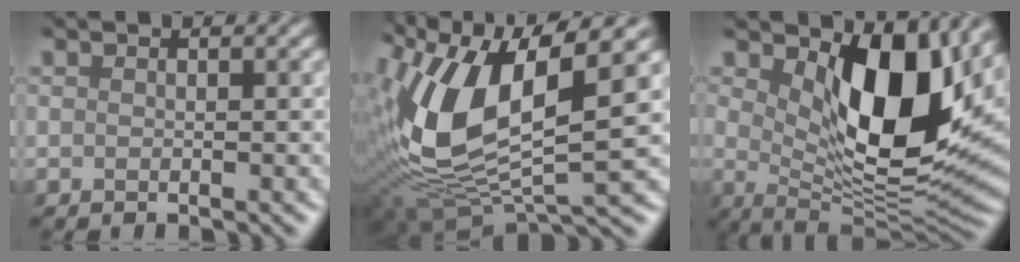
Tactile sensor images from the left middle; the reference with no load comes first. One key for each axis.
{"total": 10.9, "fx": 2.4, "fy": 5.1, "fz": 9.3, "tx": -0.200, "ty": 0.000, "tz": 0.050}
{"total": 10.8, "fx": 3.1, "fy": 4.8, "fz": 9.1, "tx": -0.133, "ty": -0.005, "tz": 0.060}